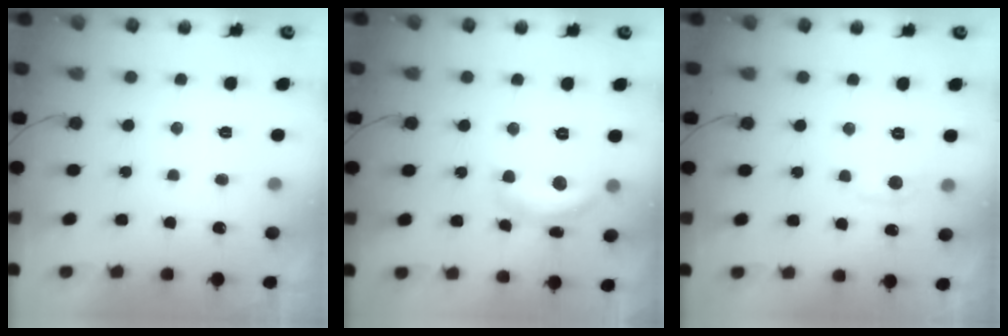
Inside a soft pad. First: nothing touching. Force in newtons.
{"total": 12.1, "press": 12.1, "slide": 0.6}
{"total": 5.2, "press": 5.1, "slide": 0.8}